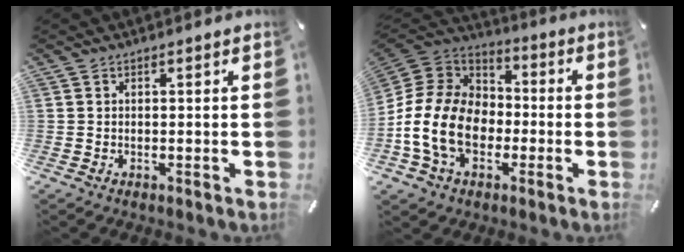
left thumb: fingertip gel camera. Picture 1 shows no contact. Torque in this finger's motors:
{"motor_torque": [0.64, 0.91, 1.47, 1.32, 0.28]}